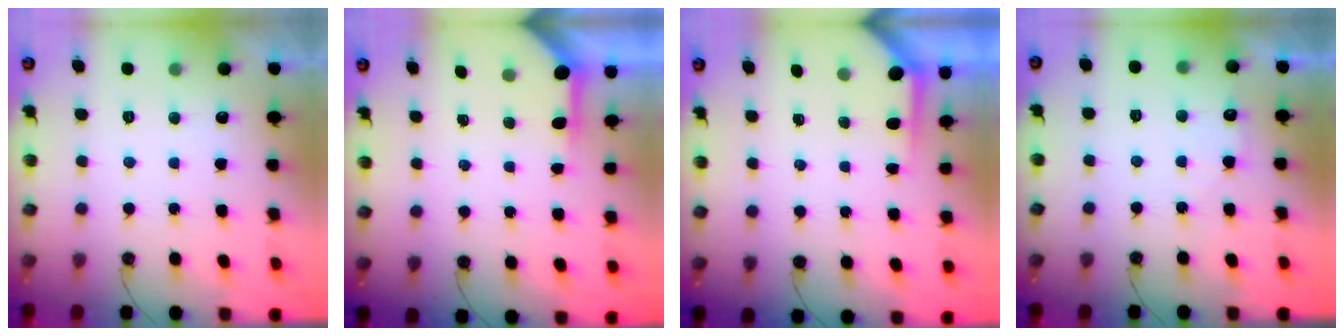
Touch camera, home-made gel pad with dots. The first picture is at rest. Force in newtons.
{"total": 3.9, "press": 3.9, "slide": 0.5}
{"total": 3.7, "press": 3.7, "slide": 0.4}
{"total": 6.3, "press": 6.2, "slide": 0.7}